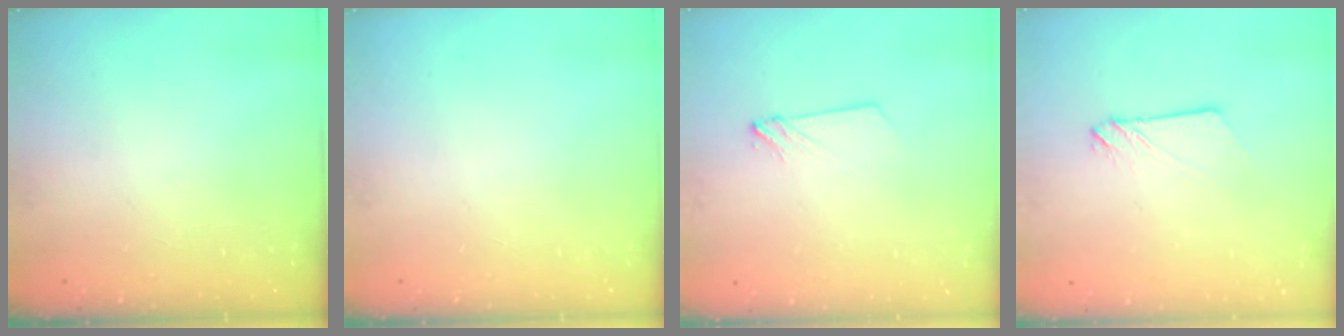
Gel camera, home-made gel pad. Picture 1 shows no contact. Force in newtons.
{"total": 0.0}
{"total": 2.8, "press": 2.8, "slide": 0.3}
{"total": 2.3, "press": 2.3, "slide": 0.3}